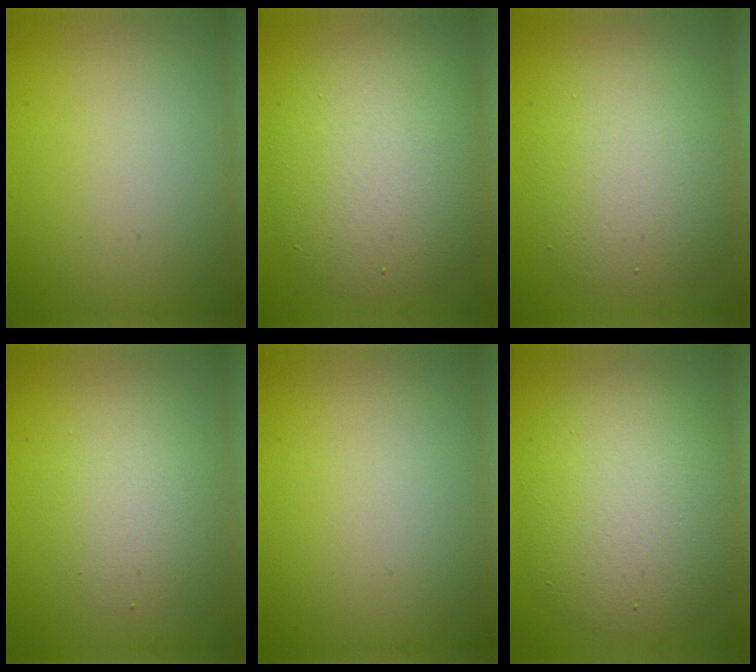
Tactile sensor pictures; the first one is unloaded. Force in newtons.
{"total": 7.5, "press": 7.5, "slide": 0.7}
{"total": 5.4, "press": 5.4, "slide": 0.1}
{"total": 2.9, "press": 2.9, "slide": 0.0}
{"total": 0.0}
{"total": 7.5, "press": 7.5, "slide": 0.7}